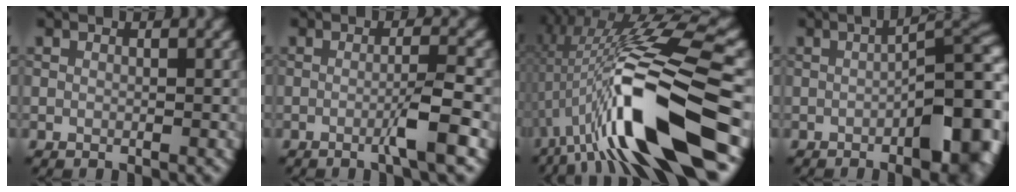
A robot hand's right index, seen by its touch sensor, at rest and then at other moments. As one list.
[{"total": 3.2, "force": [-1.2, 0.1, 3.0], "torque": [-0.046, 0.008, -0.029]}, {"total": 14.2, "force": [-3.3, 3.0, 13.5], "torque": [-0.242, 0.008, -0.051]}, {"total": 11.2, "force": [-2.6, 3.8, 10.2], "torque": [-0.097, 0.000, -0.036]}]